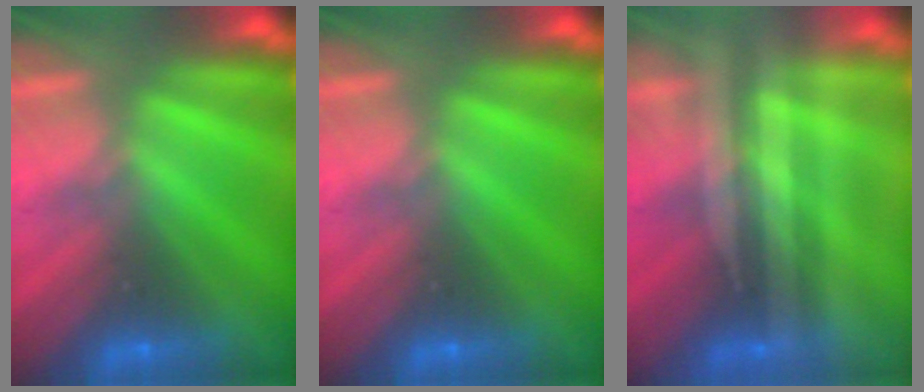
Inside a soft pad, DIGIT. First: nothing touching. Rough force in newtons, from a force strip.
{"total": 0.0}
{"total": 2.0}